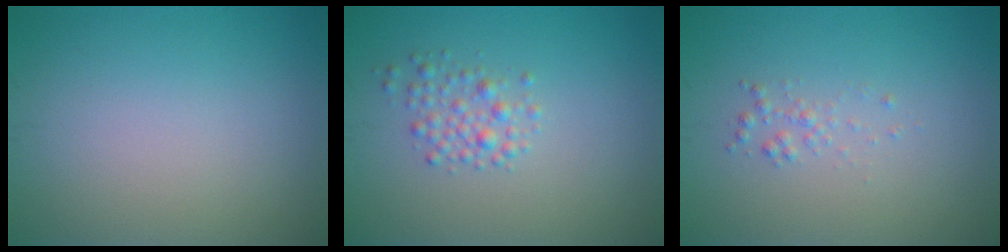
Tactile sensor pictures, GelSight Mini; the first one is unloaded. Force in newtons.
{"total": 2.0, "press": 2.0, "slide": 0.0}
{"total": 0.9, "press": 0.9, "slide": 0.0}